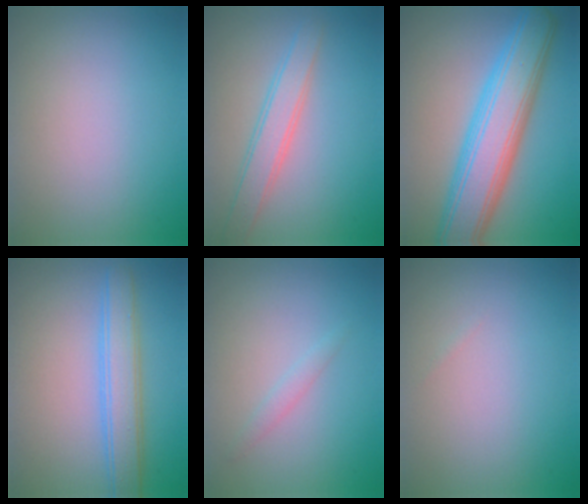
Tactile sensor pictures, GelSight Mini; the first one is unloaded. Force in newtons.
{"total": 3.1, "press": 3.1, "slide": 0.1}
{"total": 8.6, "press": 8.6, "slide": 0.1}
{"total": 3.9, "press": 3.9, "slide": 0.1}
{"total": 1.0, "press": 1.0, "slide": 0.1}
{"total": 0.0}